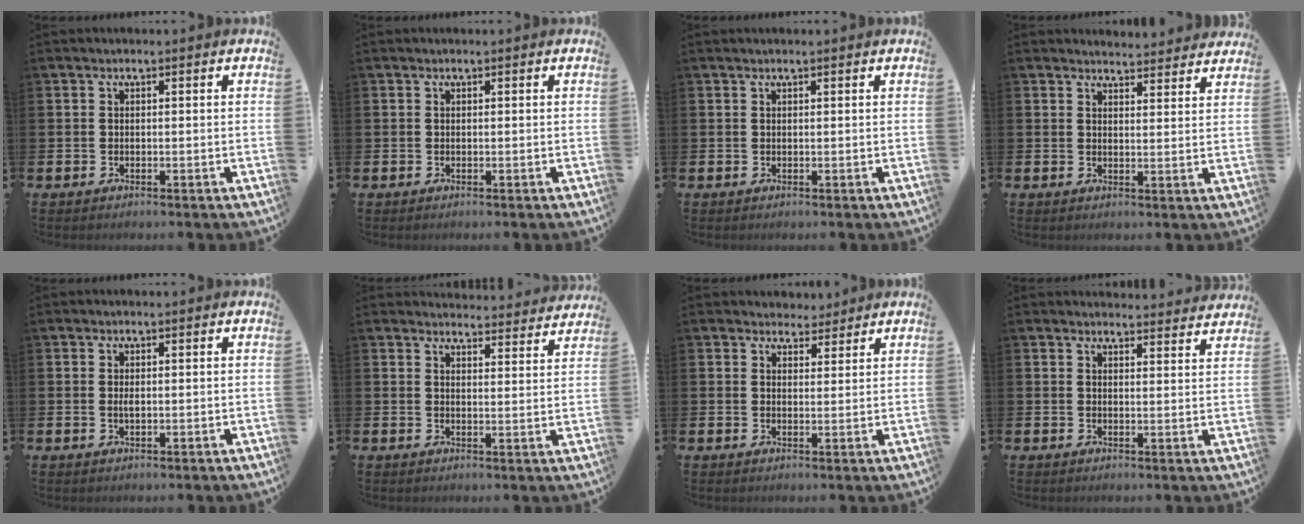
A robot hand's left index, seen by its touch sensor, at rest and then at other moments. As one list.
[{"total": 0.0}, {"total": 0.5, "force": [0.5, 0.0, 0.2], "torque": [-0.002, 0.000, 0.009]}, {"total": 3.9, "force": [3.8, 0.4, -0.2], "torque": [0.006, -0.028, 0.068]}, {"total": 1.0, "force": [0.1, 0.4, 0.9], "torque": [-0.014, 0.002, 0.000]}, {"total": 4.0, "force": [4.0, 0.3, -0.1], "torque": [0.003, -0.032, 0.071]}, {"total": 3.6, "force": [3.4, 1.3, -0.2], "torque": [0.012, -0.021, 0.060]}, {"total": 3.1, "force": [3.1, 0.2, -0.2], "torque": [0.008, -0.024, 0.054]}]